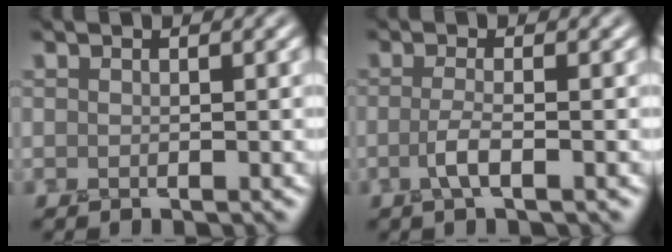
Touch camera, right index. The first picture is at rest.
{"total": 1.8, "force": [-0.5, 0.5, 1.6], "torque": [-0.036, 0.002, -0.015]}